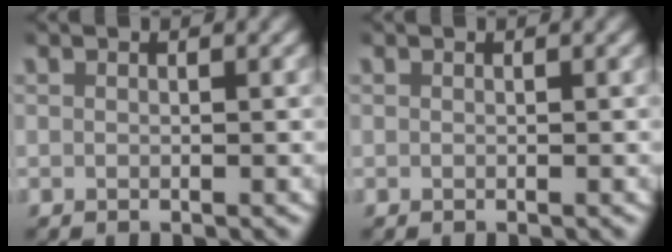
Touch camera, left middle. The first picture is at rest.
{"total": 0.0}